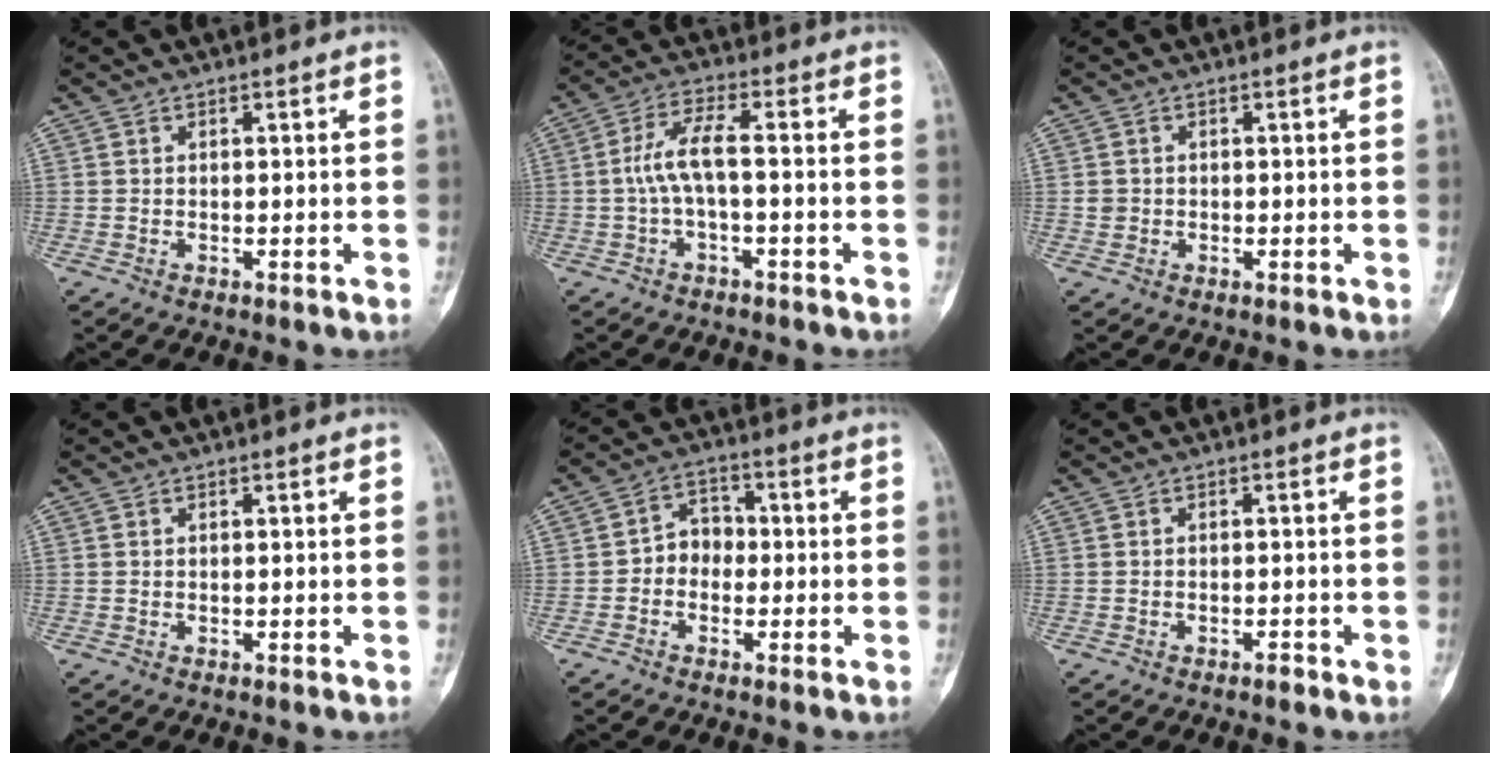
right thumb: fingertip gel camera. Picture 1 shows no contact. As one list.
[{"total": 6.3, "force": [-0.7, 1.7, 6.0], "torque": [-0.130, 0.030, -0.018]}, {"total": 1.2, "force": [0.0, 1.2, 0.1], "torque": [0.002, 0.004, 0.000]}, {"total": 0.0}, {"total": 5.1, "force": [-1.0, 4.2, 2.7], "torque": [-0.018, 0.023, -0.030]}, {"total": 0.9, "force": [-0.8, 0.3, 0.4], "torque": [-0.005, 0.004, -0.014]}]